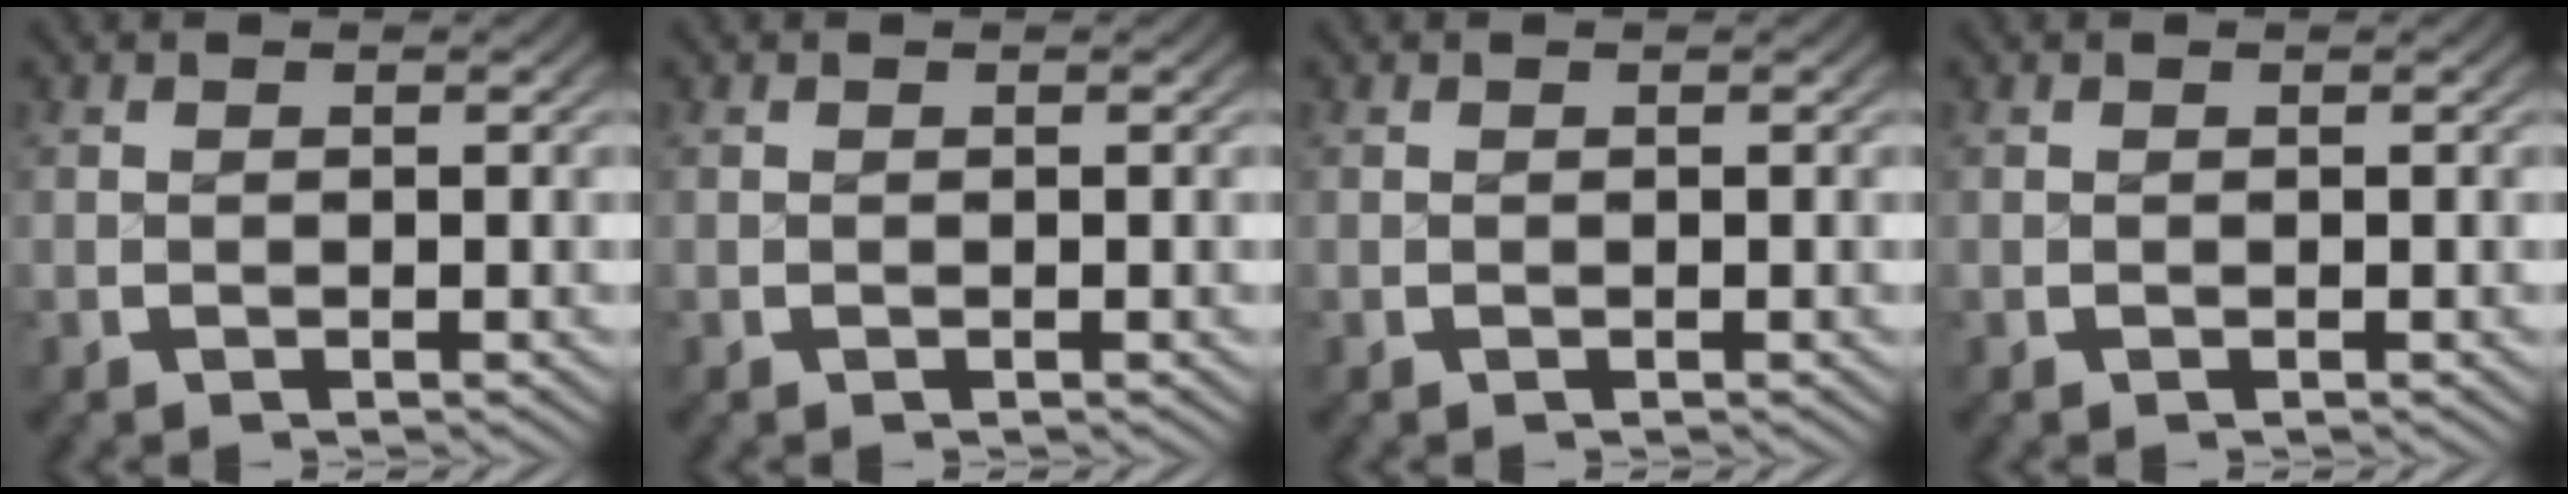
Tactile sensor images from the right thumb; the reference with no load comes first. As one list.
[{"total": 0.0}, {"total": 0.0}, {"total": 0.0}]